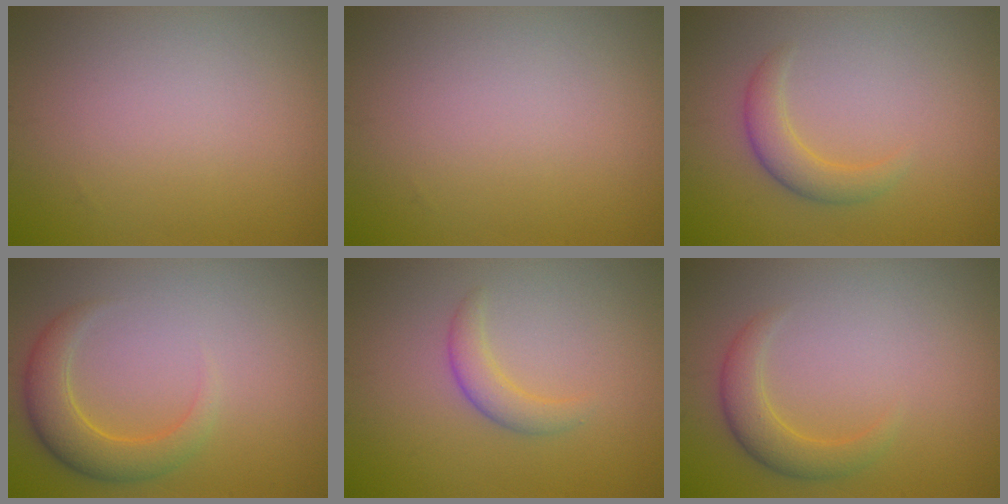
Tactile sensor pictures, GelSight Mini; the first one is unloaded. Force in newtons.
{"total": 0.0}
{"total": 2.5, "press": 2.4, "slide": 0.2}
{"total": 3.9, "press": 3.8, "slide": 0.4}
{"total": 2.1, "press": 2.1, "slide": 0.2}
{"total": 2.8, "press": 2.8, "slide": 0.0}